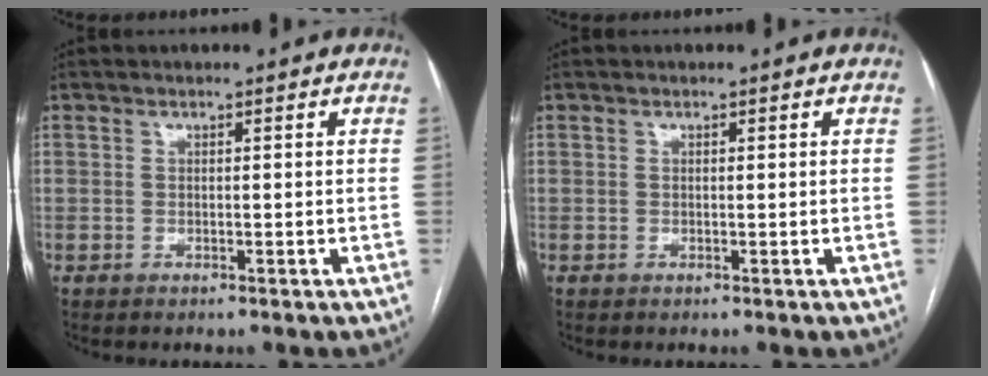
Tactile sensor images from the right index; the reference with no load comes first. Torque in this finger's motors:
{"motor_torque": [0.28, 0.19, -0.02, 0.01]}